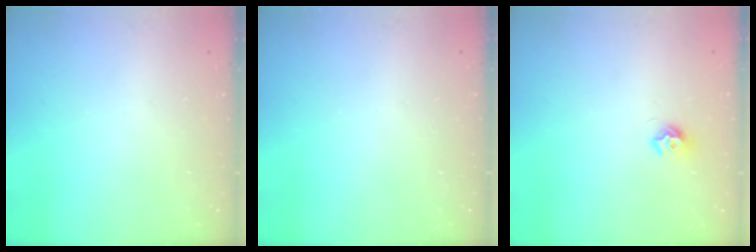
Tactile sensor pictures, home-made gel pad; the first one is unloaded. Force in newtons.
{"total": 0.0}
{"total": 7.6, "press": 7.6, "slide": 0.6}